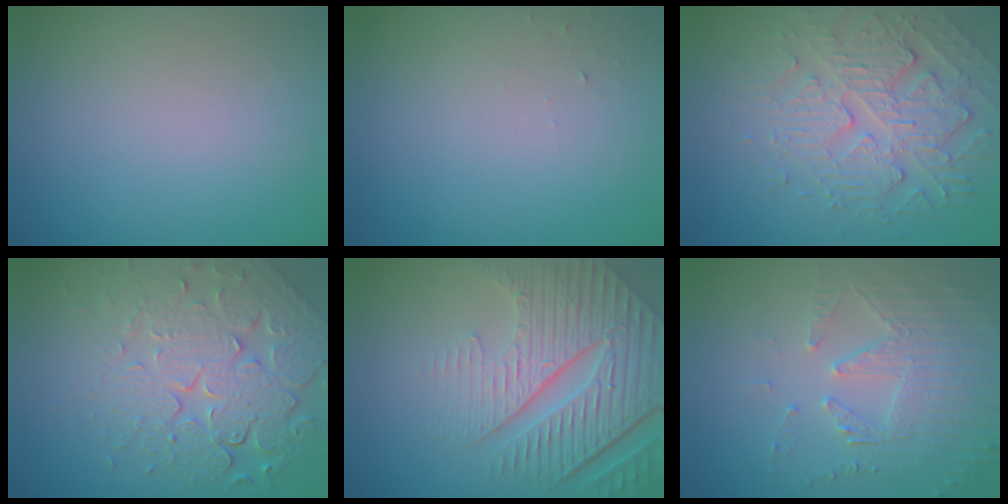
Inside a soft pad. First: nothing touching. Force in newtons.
{"total": 0.6, "press": 0.6, "slide": 0.1}
{"total": 5.1, "press": 4.3, "slide": 2.8}
{"total": 8.1, "press": 5.8, "slide": 5.7}
{"total": 8.3, "press": 5.9, "slide": 5.8}
{"total": 4.6, "press": 3.6, "slide": 2.9}